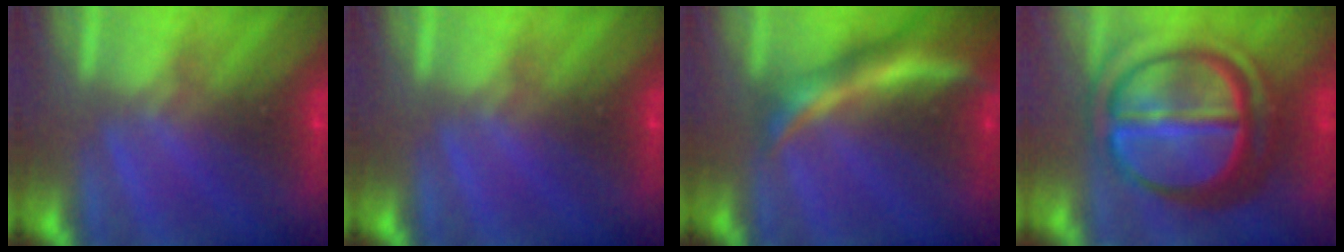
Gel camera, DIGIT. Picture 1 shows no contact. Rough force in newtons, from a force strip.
{"total": 0.0}
{"total": 6.9}
{"total": 7.0}